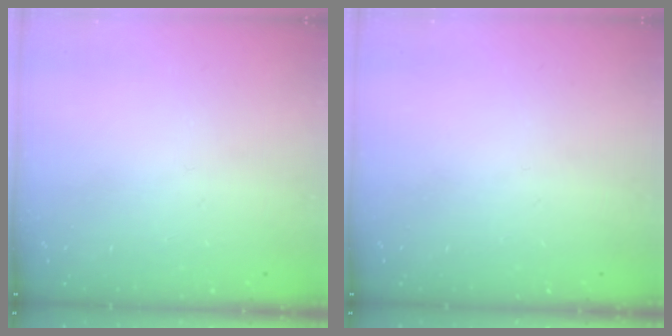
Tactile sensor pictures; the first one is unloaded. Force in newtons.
{"total": 0.0}